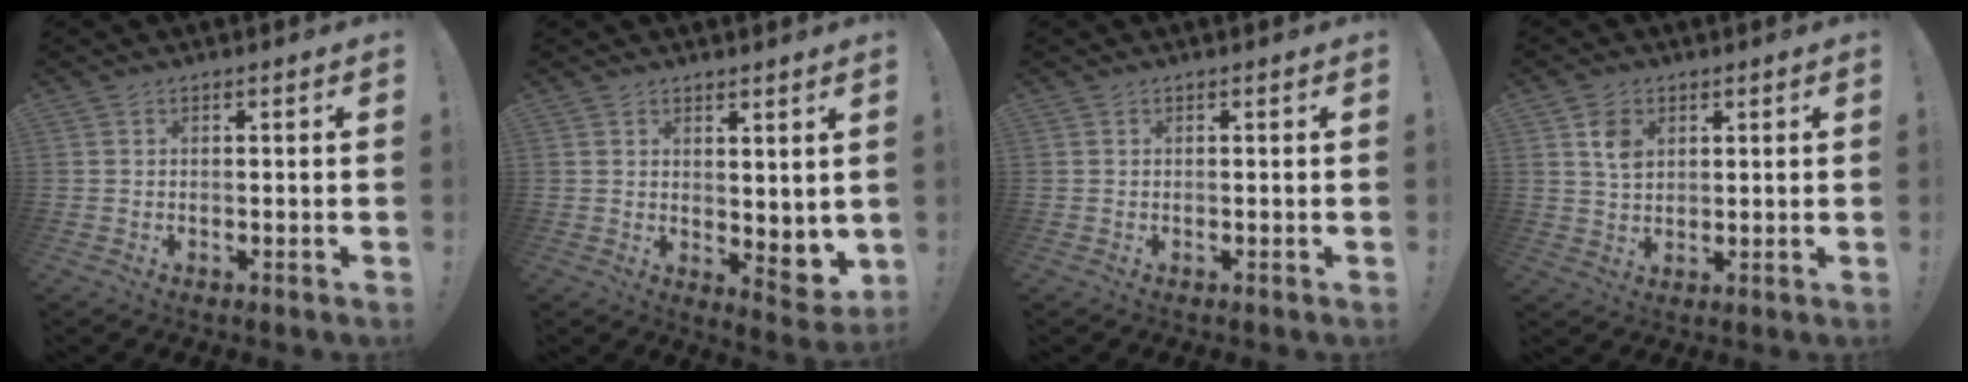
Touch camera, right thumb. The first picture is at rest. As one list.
[{"total": 5.0, "force": [3.3, 2.8, 2.4], "torque": [-0.016, -0.044, 0.063]}, {"total": 0.0}, {"total": 5.8, "force": [2.4, 4.2, 3.3], "torque": [-0.039, -0.007, 0.042]}]